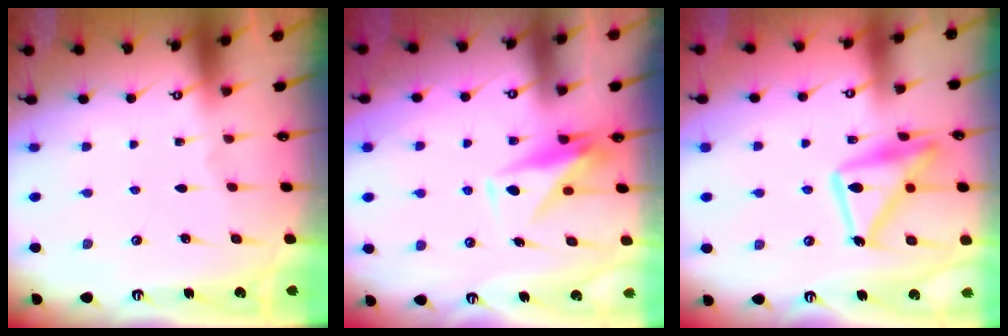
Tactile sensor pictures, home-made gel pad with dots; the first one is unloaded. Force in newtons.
{"total": 8.8, "press": 8.8, "slide": 0.1}
{"total": 16.7, "press": 16.6, "slide": 1.1}